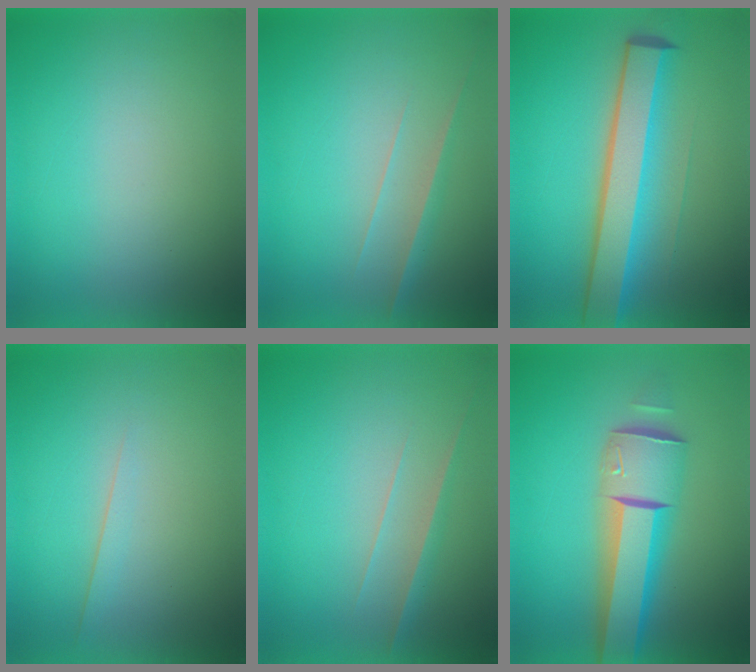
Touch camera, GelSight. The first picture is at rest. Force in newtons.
{"total": 2.9}
{"total": 8.0}
{"total": 1.5}
{"total": 2.9}
{"total": 7.5}